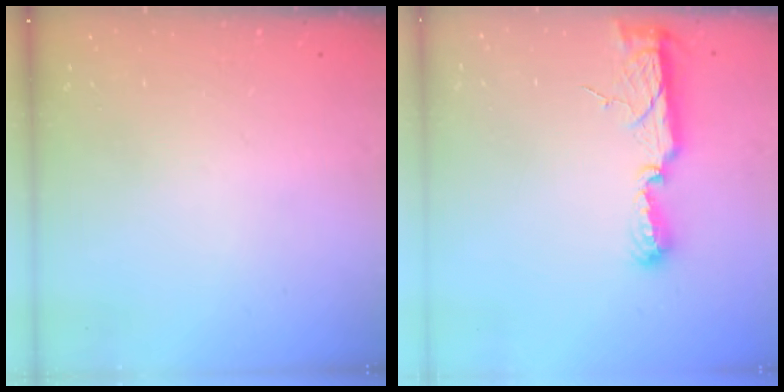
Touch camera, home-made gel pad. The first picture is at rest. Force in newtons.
{"total": 8.1, "press": 8.1, "slide": 0.7}